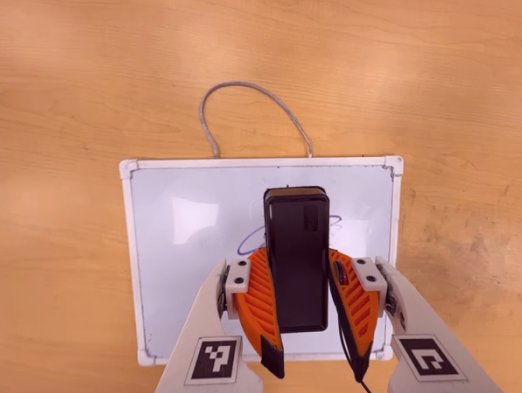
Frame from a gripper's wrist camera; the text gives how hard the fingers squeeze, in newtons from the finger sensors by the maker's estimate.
{"total": 7.2, "left": 6.5, "right": 7.9}